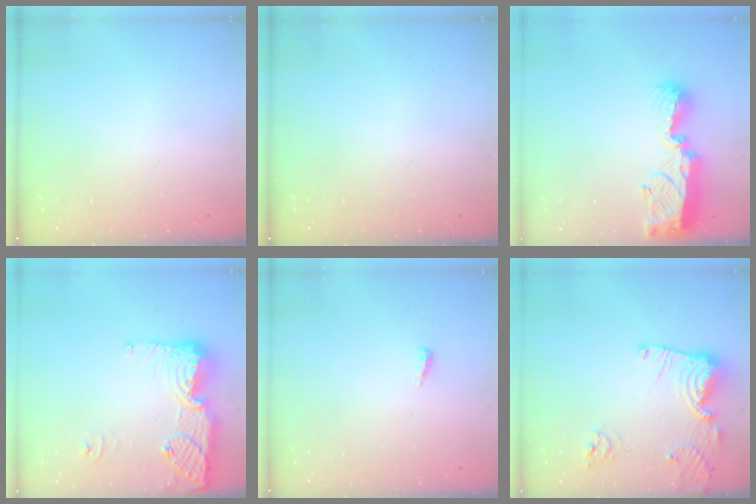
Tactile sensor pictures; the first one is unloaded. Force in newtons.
{"total": 0.0}
{"total": 13.5, "press": 13.5, "slide": 0.6}
{"total": 15.7, "press": 15.7, "slide": 1.4}
{"total": 2.9, "press": 2.9, "slide": 0.4}
{"total": 13.5, "press": 13.4, "slide": 1.4}